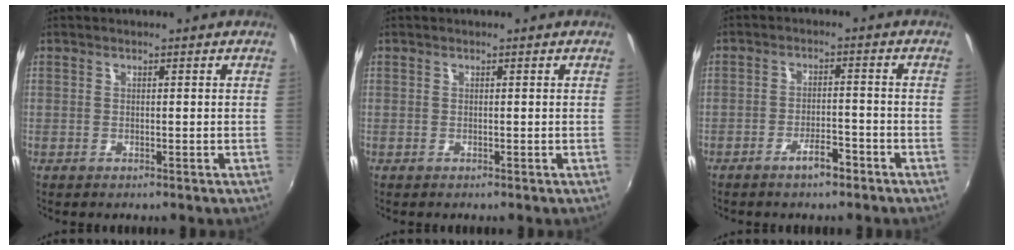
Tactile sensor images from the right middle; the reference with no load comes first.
{"total": 0.0}
{"total": 4.2, "force": [-3.1, 1.3, 2.5], "torque": [-0.054, 0.000, -0.048]}